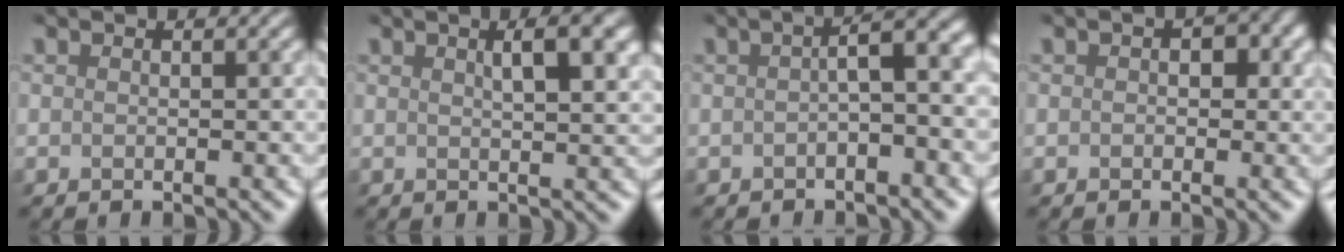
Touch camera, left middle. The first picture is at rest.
{"total": 4.0, "force": [1.4, 1.0, 3.6], "torque": [-0.036, 0.018, 0.015]}
{"total": 3.9, "force": [-0.7, 1.0, 3.7], "torque": [-0.051, 0.014, -0.019]}
{"total": 1.7, "force": [0.0, 1.4, 1.0], "torque": [0.009, 0.008, -0.009]}